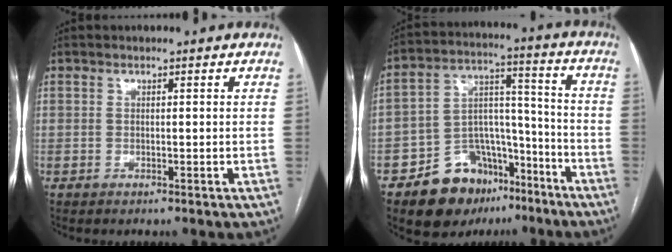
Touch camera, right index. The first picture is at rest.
{"total": 14.4, "force": [-9.5, 9.1, 5.9], "torque": [-0.084, 0.057, -0.144]}